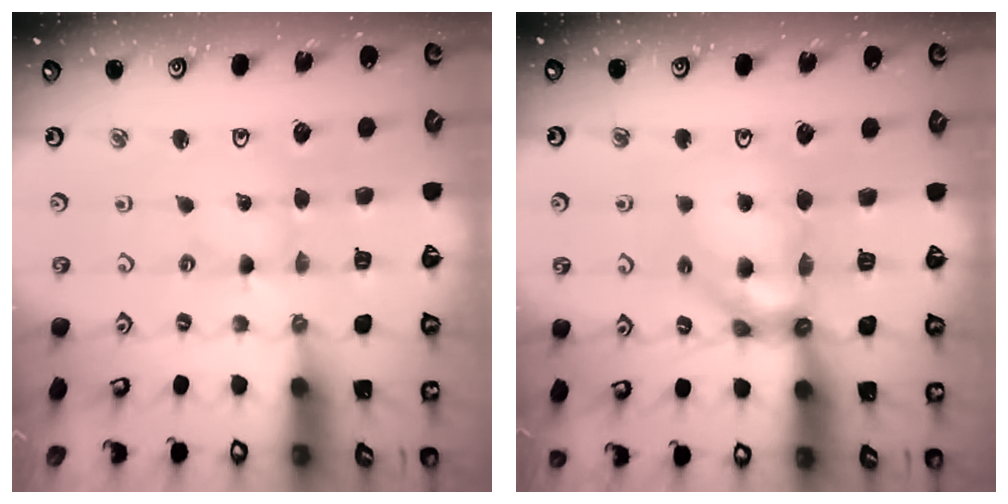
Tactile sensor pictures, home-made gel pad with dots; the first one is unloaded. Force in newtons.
{"total": 12.6, "press": 12.5, "slide": 1.4}